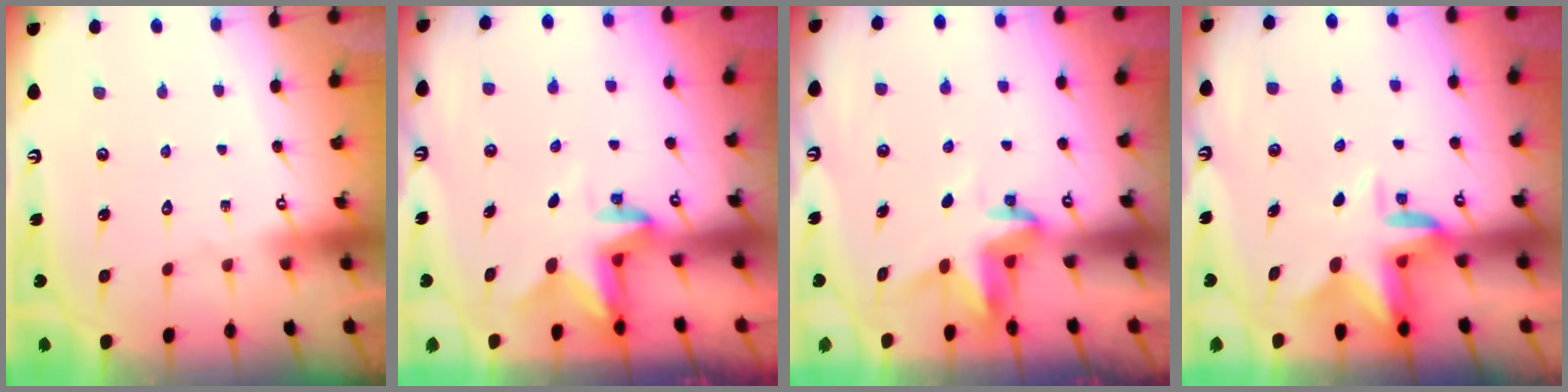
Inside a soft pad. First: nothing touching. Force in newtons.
{"total": 2.8, "press": 2.7, "slide": 0.5}
{"total": 3.7, "press": 3.7, "slide": 0.3}
{"total": 4.6, "press": 4.5, "slide": 0.9}